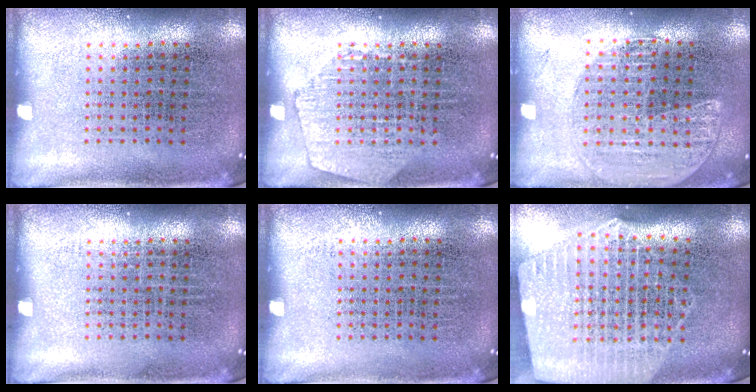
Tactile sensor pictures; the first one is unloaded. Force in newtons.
{"total": 1.5, "press": 1.5, "slide": 0.3}
{"total": 1.6, "press": 1.5, "slide": 0.4}
{"total": 0.0}
{"total": 0.0}
{"total": 2.7, "press": 2.3, "slide": 1.4}